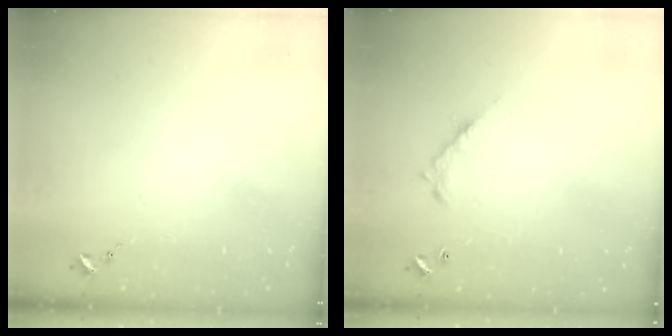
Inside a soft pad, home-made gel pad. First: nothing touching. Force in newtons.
{"total": 7.7, "press": 7.7, "slide": 0.6}